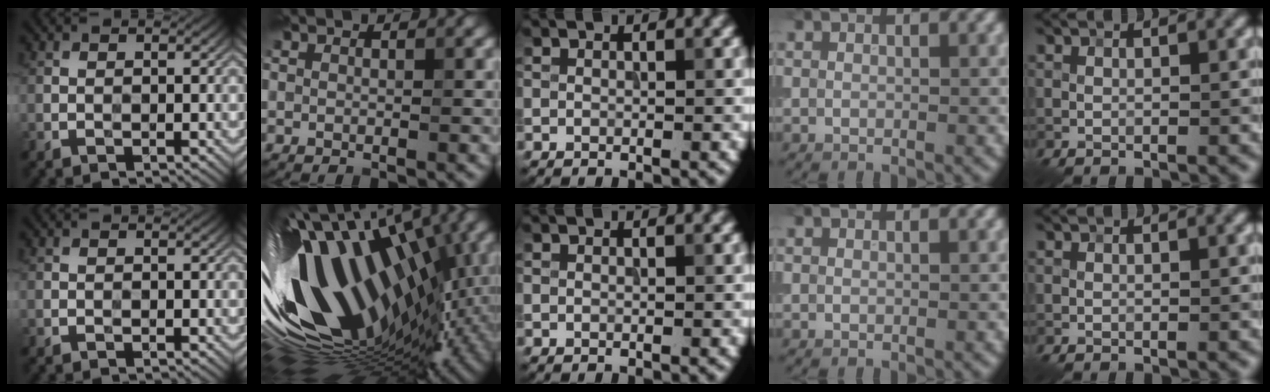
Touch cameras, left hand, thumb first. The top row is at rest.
{"index": {"total": 17.4, "force": [-0.6, 9.0, 14.9], "torque": [-0.270, -0.016, -0.003]}}